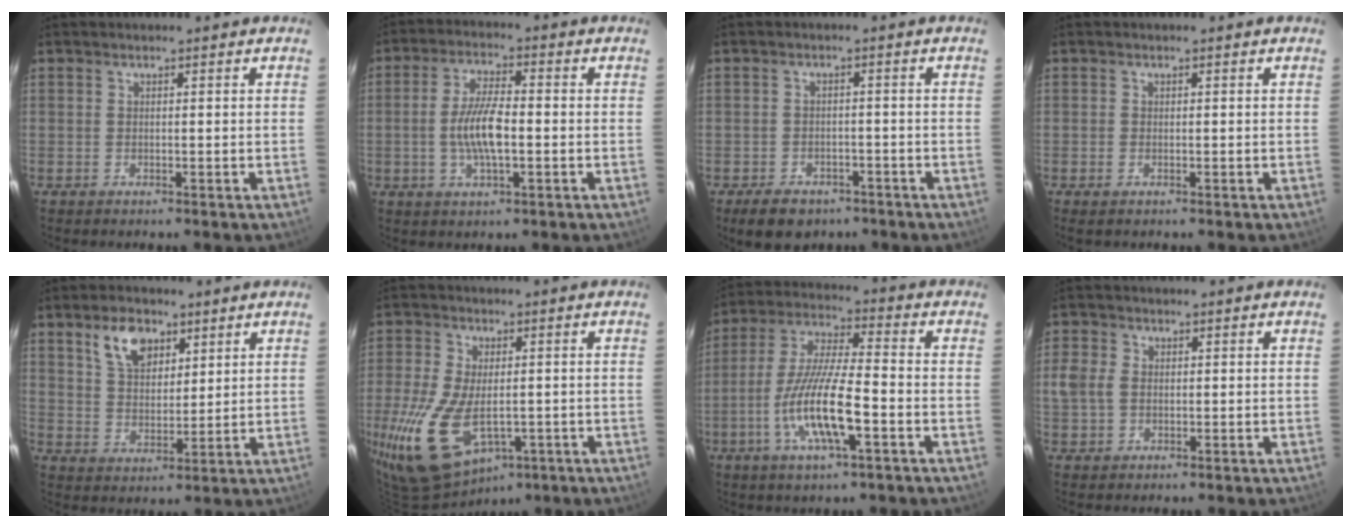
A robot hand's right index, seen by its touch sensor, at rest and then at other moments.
{"total": 8.2, "force": [-1.3, 2.5, 7.7], "torque": [-0.152, 0.003, -0.026]}
{"total": 7.6, "force": [-5.2, 4.6, 3.0], "torque": [-0.068, 0.004, -0.069]}
{"total": 0.8, "force": [-0.4, 0.5, 0.4], "torque": [-0.010, -0.002, -0.009]}
{"total": 8.4, "force": [4.6, 5.0, 4.9], "torque": [-0.087, 0.013, 0.088]}
{"total": 17.4, "force": [-5.1, 10.0, 13.4], "torque": [-0.293, -0.037, -0.079]}
{"total": 14.1, "force": [-4.9, 2.7, 13.0], "torque": [-0.266, -0.009, -0.095]}
{"total": 4.2, "force": [0.0, 3.4, 2.6], "torque": [-0.060, 0.006, 0.000]}